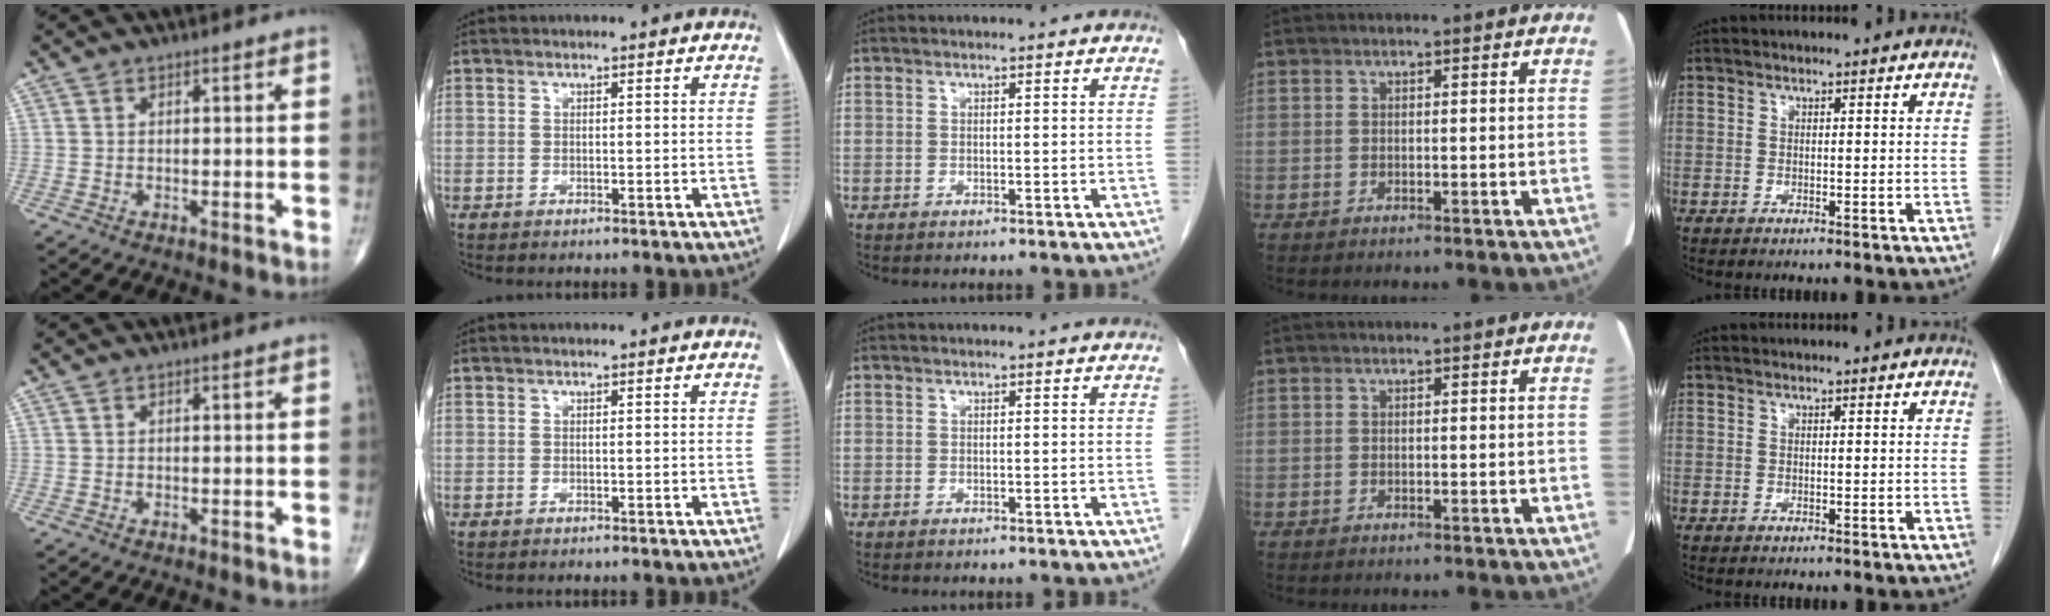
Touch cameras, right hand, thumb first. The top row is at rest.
{}